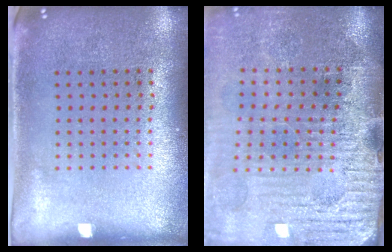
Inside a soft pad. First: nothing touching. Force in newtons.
{"total": 4.2, "press": 3.7, "slide": 1.8}